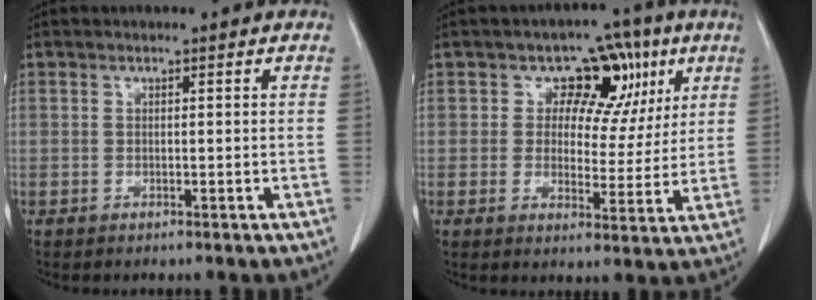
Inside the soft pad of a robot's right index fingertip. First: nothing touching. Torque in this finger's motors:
{"motor_torque": [0.15, 0.15, 0.16, 0.01]}